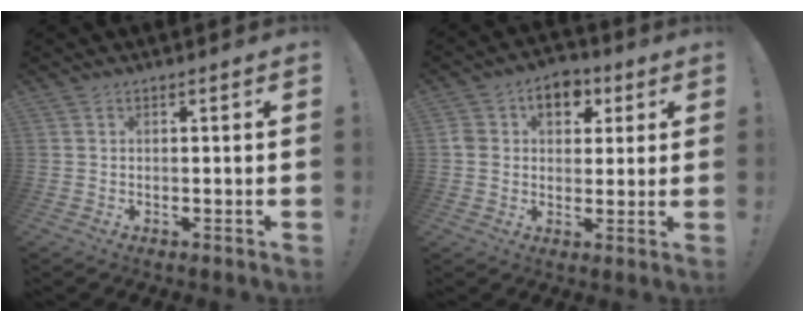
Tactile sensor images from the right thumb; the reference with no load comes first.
{"total": 9.5, "force": [3.0, 7.7, 4.7], "torque": [-0.070, 0.002, 0.061]}